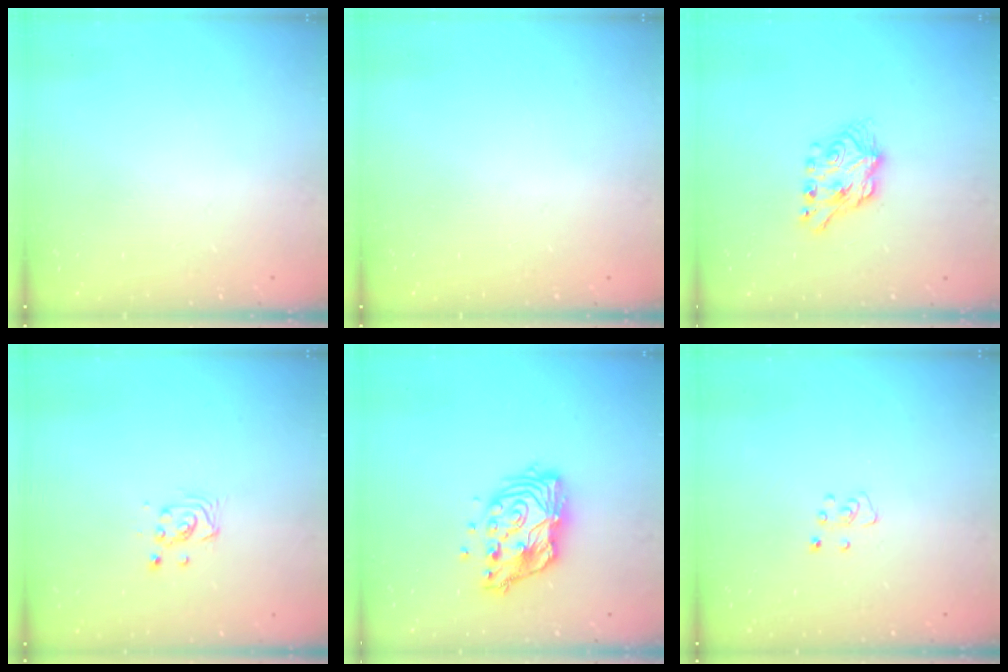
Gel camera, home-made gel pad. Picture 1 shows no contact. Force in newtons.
{"total": 0.0}
{"total": 8.2, "press": 8.2, "slide": 0.7}
{"total": 3.8, "press": 3.8, "slide": 0.5}
{"total": 13.0, "press": 13.0, "slide": 1.1}
{"total": 3.8, "press": 3.8, "slide": 0.3}